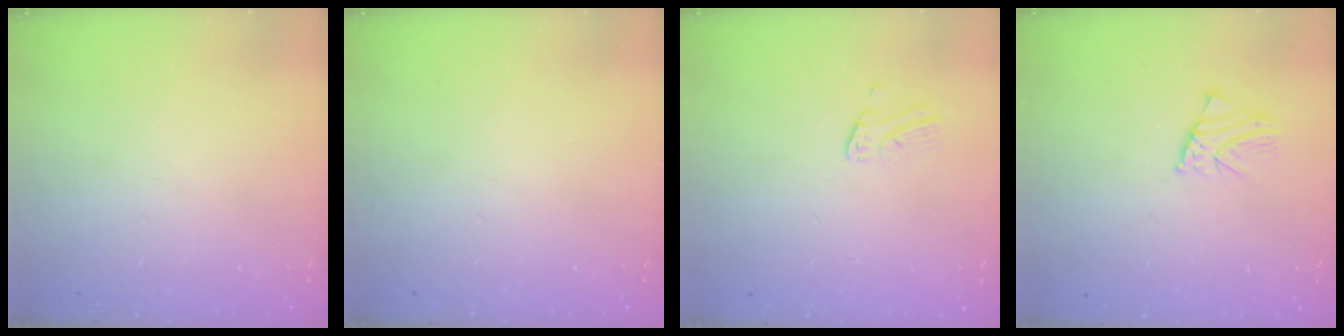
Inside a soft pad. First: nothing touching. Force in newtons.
{"total": 0.0}
{"total": 2.6, "press": 2.6, "slide": 0.3}
{"total": 1.7, "press": 1.7, "slide": 0.2}